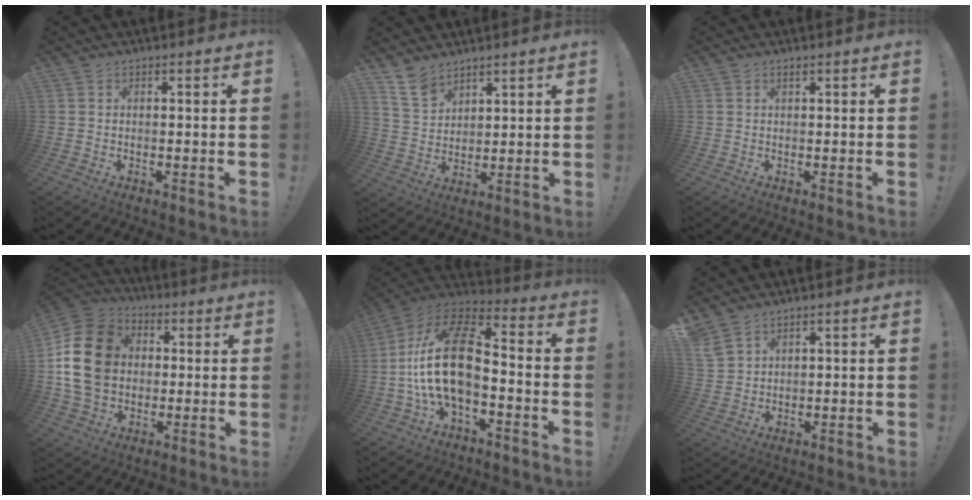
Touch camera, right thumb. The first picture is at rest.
{"total": 8.6, "force": [6.8, 4.4, 2.9], "torque": [-0.053, -0.042, 0.132]}
{"total": 0.6, "force": [0.5, 0.1, 0.4], "torque": [-0.004, -0.001, 0.007]}
{"total": 19.7, "force": [2.0, 15.5, 12.1], "torque": [-0.207, 0.018, 0.044]}
{"total": 20.5, "force": [-2.1, 10.8, 17.3], "torque": [-0.332, 0.021, -0.032]}
{"total": 5.2, "force": [4.1, 2.3, 2.1], "torque": [-0.046, -0.016, 0.083]}